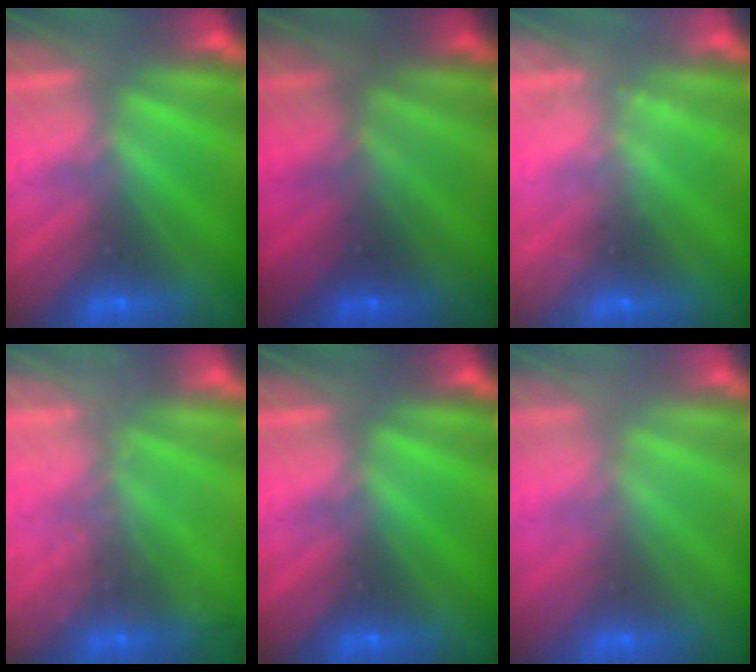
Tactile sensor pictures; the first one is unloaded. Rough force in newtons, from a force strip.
{"total": 1.9}
{"total": 2.4}
{"total": 2.3}
{"total": 0.0}
{"total": 2.8}